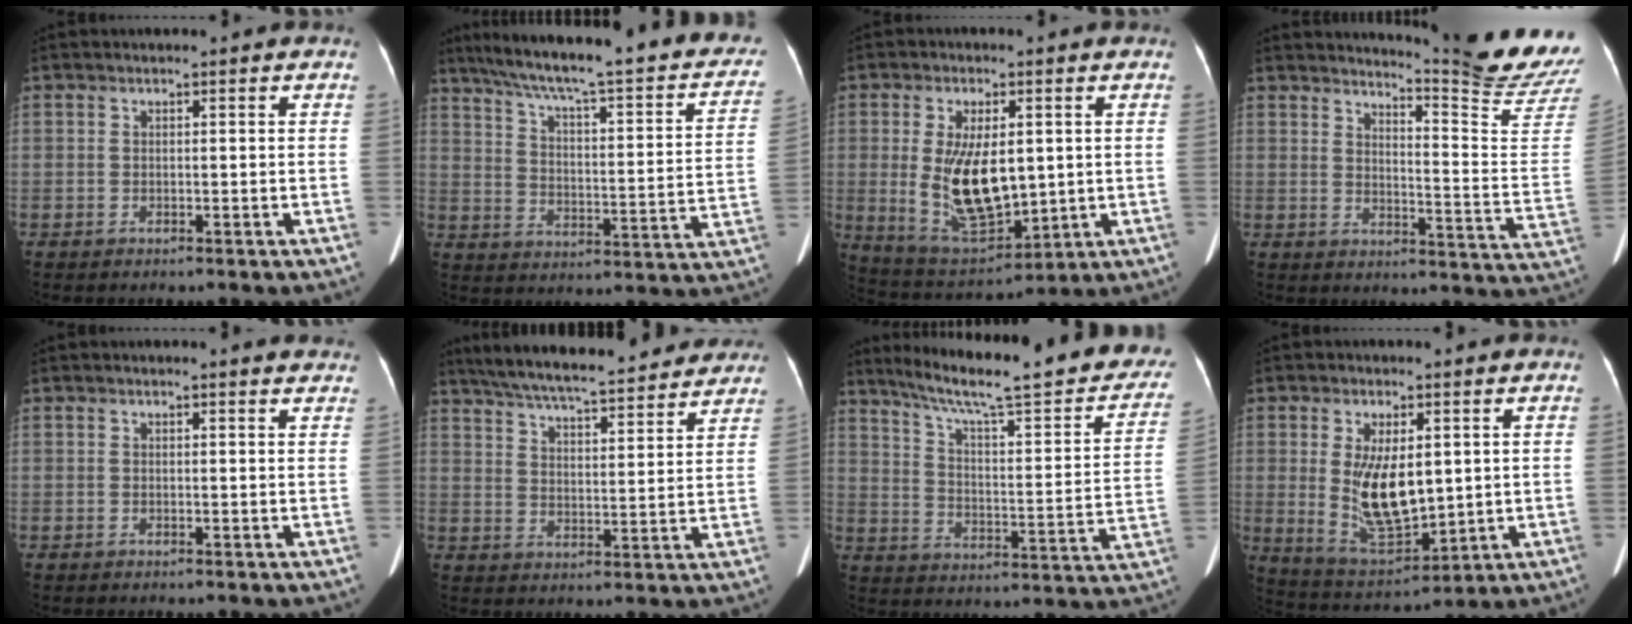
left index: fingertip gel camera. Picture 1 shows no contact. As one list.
[{"total": 29.0, "force": [22.8, 4.5, 17.3], "torque": [-0.258, -0.003, 0.290]}, {"total": 12.2, "force": [0.5, 5.3, 11.0], "torque": [-0.209, -0.009, 0.028]}, {"total": 15.8, "force": [15.0, -3.5, 3.6], "torque": [-0.058, -0.139, 0.177]}, {"total": 2.9, "force": [2.7, 0.4, 0.8], "torque": [-0.012, -0.005, 0.015]}, {"total": 22.8, "force": [20.1, 3.9, 10.1], "torque": [-0.171, 0.022, 0.275]}, {"total": 27.7, "force": [22.5, 3.4, 15.8], "torque": [-0.234, -0.031, 0.294]}, {"total": 10.7, "force": [1.2, 4.5, 9.6], "torque": [-0.181, -0.010, 0.037]}]